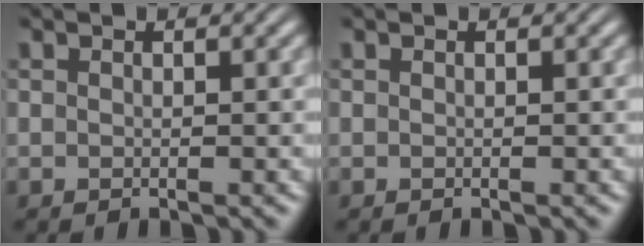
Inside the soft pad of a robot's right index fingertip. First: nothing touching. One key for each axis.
{"total": 0.0}